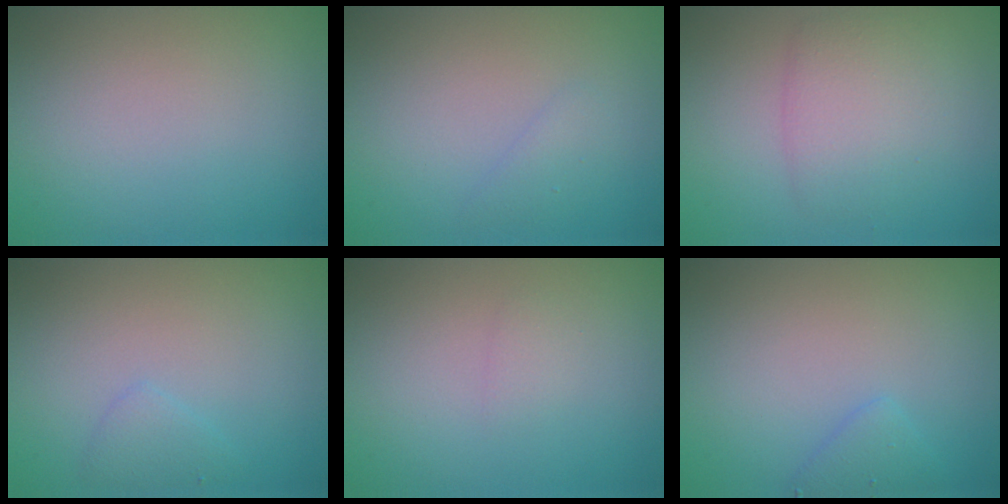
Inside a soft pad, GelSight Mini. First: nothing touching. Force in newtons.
{"total": 1.1, "press": 1.1, "slide": 0.0}
{"total": 3.4, "press": 3.4, "slide": 0.1}
{"total": 1.3, "press": 1.3, "slide": 0.1}
{"total": 0.7, "press": 0.7, "slide": 0.0}
{"total": 1.5, "press": 1.5, "slide": 0.0}